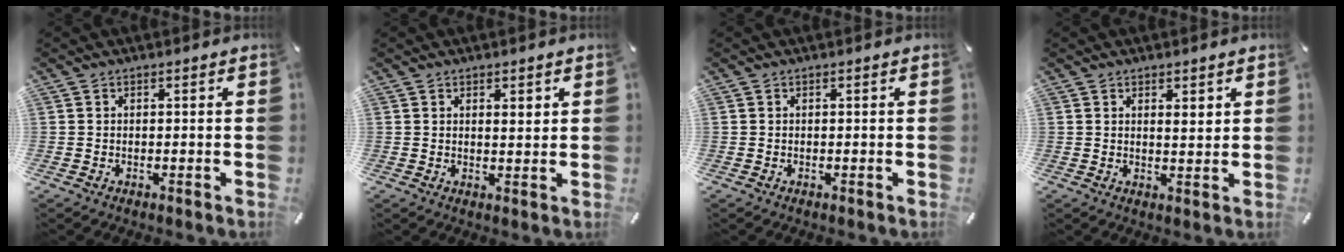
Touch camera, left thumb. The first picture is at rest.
{"total": 2.1, "force": [1.4, 0.9, 1.3], "torque": [-0.020, -0.003, 0.023]}
{"total": 0.0}
{"total": 2.6, "force": [1.8, 1.1, 1.5], "torque": [-0.015, -0.010, 0.029]}